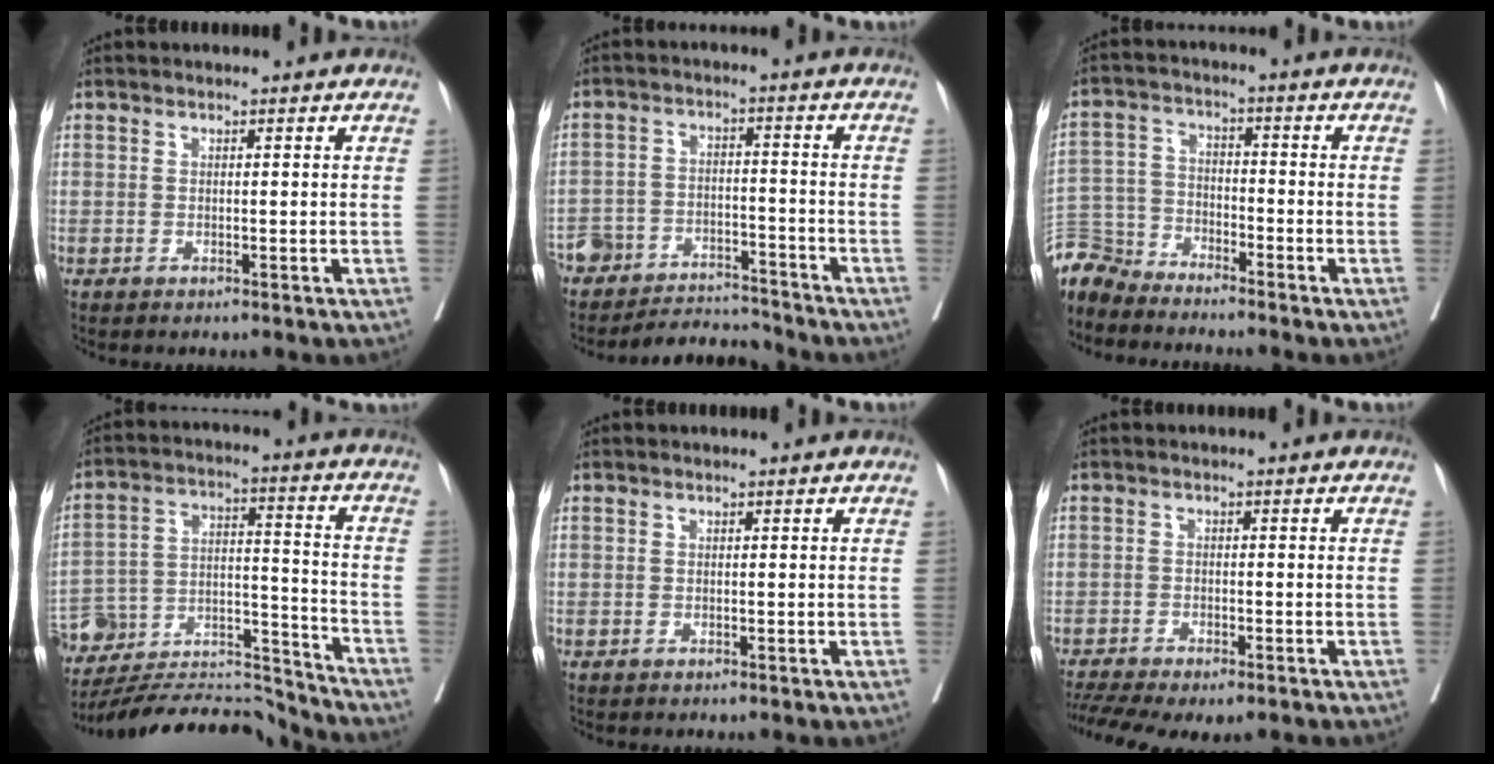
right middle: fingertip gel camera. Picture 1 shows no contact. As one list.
[{"total": 9.8, "force": [-9.6, 1.8, 0.6], "torque": [-0.001, 0.014, -0.160]}, {"total": 6.5, "force": [-6.4, 0.8, -0.7], "torque": [0.014, 0.006, -0.130]}, {"total": 19.0, "force": [-18.7, 1.8, 2.7], "torque": [-0.057, 0.045, -0.292]}, {"total": 0.0}, {"total": 11.0, "force": [-8.6, 2.9, 6.3], "torque": [-0.120, -0.001, -0.127]}]